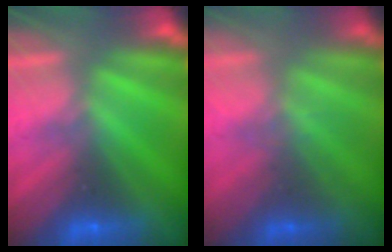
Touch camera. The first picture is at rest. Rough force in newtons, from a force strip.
{"total": 1.6}